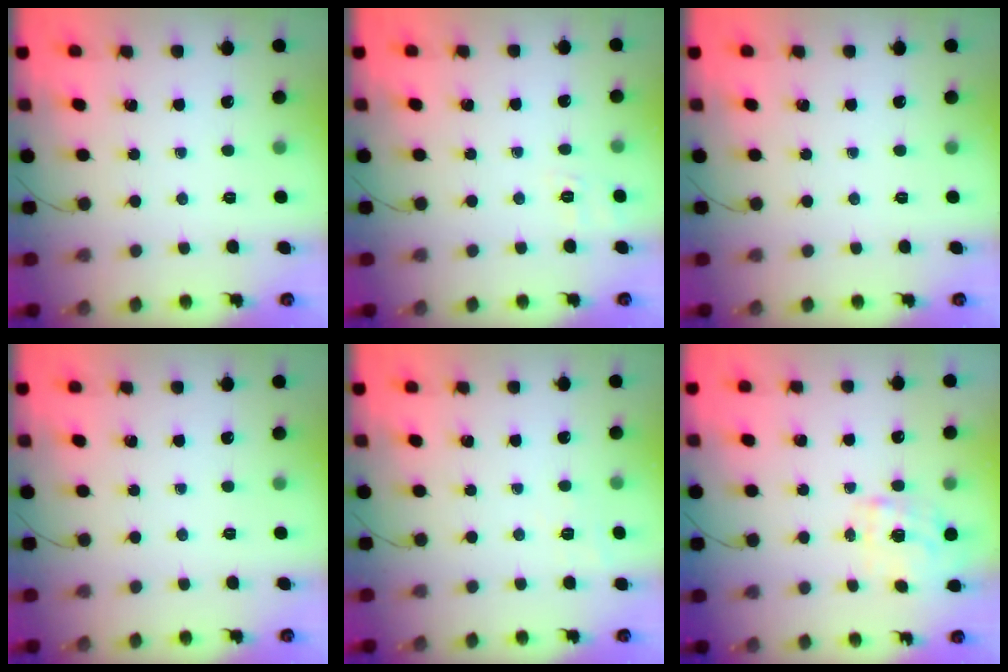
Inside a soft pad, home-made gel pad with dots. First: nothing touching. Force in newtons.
{"total": 2.7, "press": 2.0, "slide": 1.8}
{"total": 0.0}
{"total": 0.0}
{"total": 7.4, "press": 7.1, "slide": 2.0}
{"total": 10.3, "press": 10.3, "slide": 0.3}